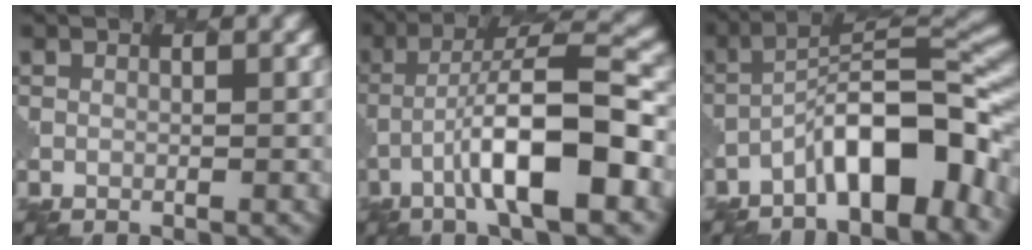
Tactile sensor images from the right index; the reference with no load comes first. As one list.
[{"total": 9.5, "force": [-3.3, 2.0, 8.7], "torque": [-0.138, 0.019, -0.059]}, {"total": 8.9, "force": [-4.8, 2.6, 7.1], "torque": [-0.102, 0.023, -0.089]}]